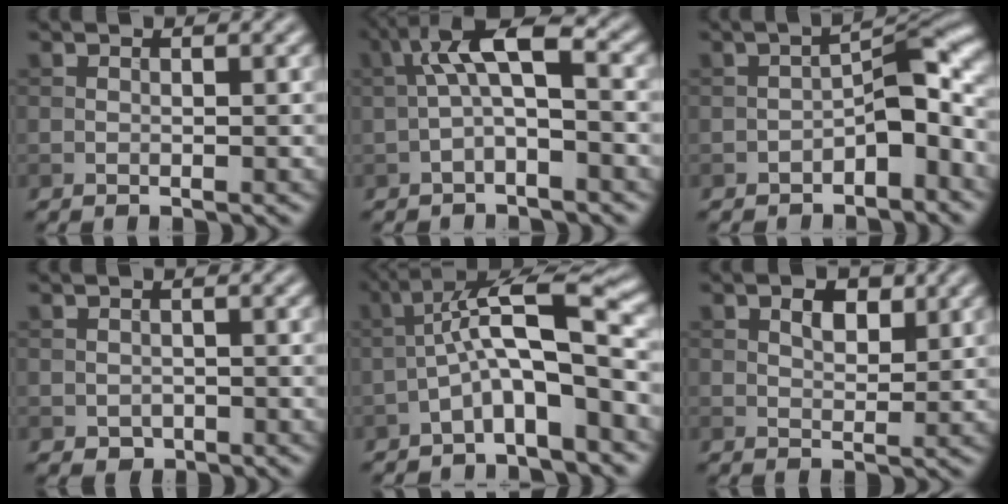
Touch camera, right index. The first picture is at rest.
{"total": 5.3, "force": [-0.2, 1.6, 5.1], "torque": [-0.097, 0.024, -0.016]}
{"total": 4.9, "force": [-2.0, 2.1, 4.0], "torque": [-0.049, 0.021, -0.039]}
{"total": 1.1, "force": [-0.5, 0.9, 0.4], "torque": [-0.005, -0.003, -0.008]}
{"total": 7.5, "force": [-2.0, 1.7, 7.0], "torque": [-0.117, 0.035, -0.045]}
{"total": 2.4, "force": [1.2, 1.4, 1.6], "torque": [-0.025, 0.004, 0.019]}